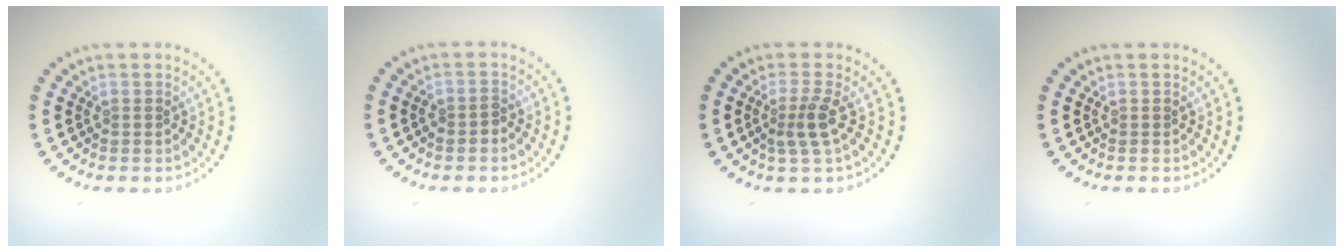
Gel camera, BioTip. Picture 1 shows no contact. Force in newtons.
{"total": 1.1, "press": 1.0, "slide": 0.4}
{"total": 2.4, "press": 1.8, "slide": 1.5}
{"total": 0.0}